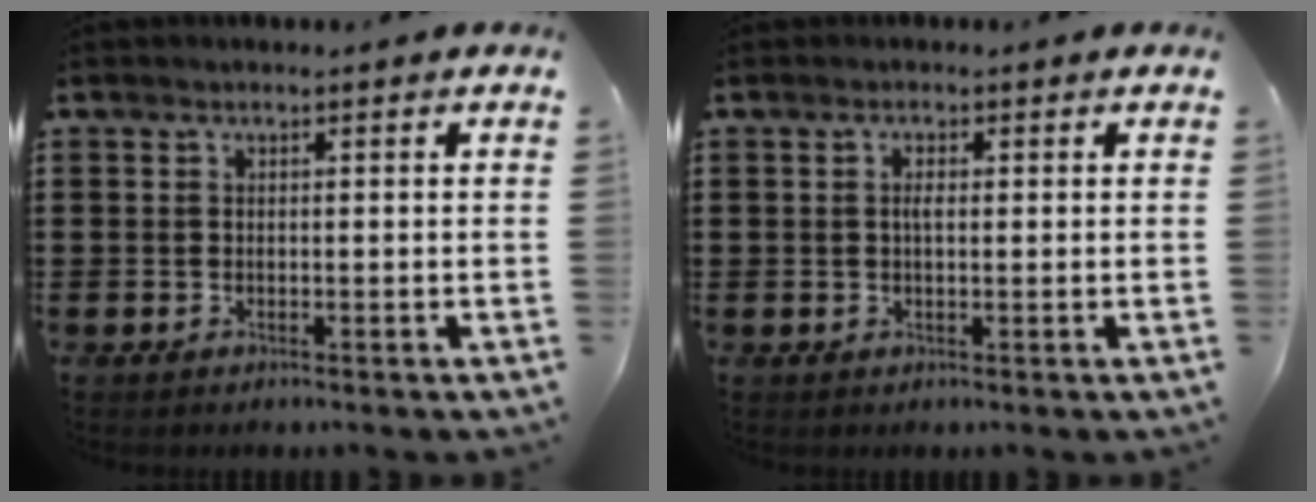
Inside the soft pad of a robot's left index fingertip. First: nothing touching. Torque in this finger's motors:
{"motor_torque": [0.34, -0.36, 0.19, 0.03]}